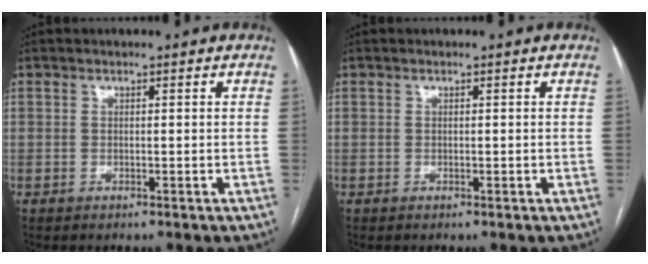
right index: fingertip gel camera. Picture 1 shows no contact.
{"total": 0.0}